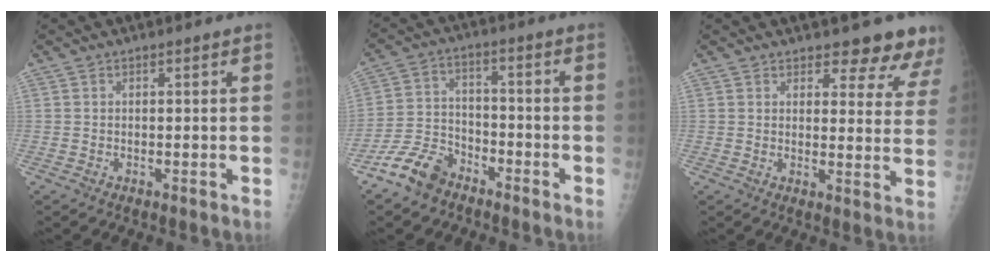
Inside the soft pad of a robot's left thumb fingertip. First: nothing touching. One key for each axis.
{"total": 8.8, "fx": -6.5, "fy": 5.0, "fz": 3.2, "tx": -0.056, "ty": 0.038, "tz": -0.132}
{"total": 9.3, "fx": 8.5, "fy": 3.1, "fz": 2.2, "tx": 0.015, "ty": -0.056, "tz": 0.077}